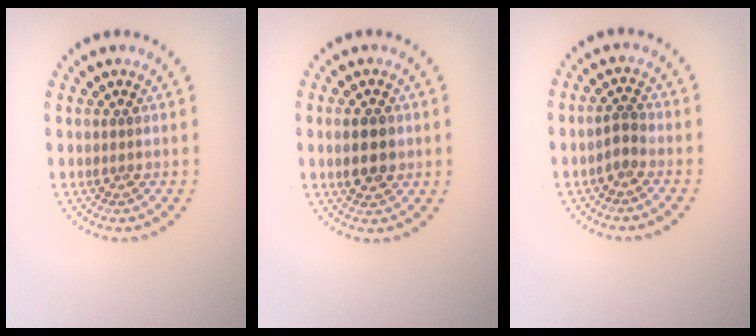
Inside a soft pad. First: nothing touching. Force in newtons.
{"total": 3.0, "press": 3.0, "slide": 0.2}
{"total": 1.5, "press": 1.4, "slide": 0.5}